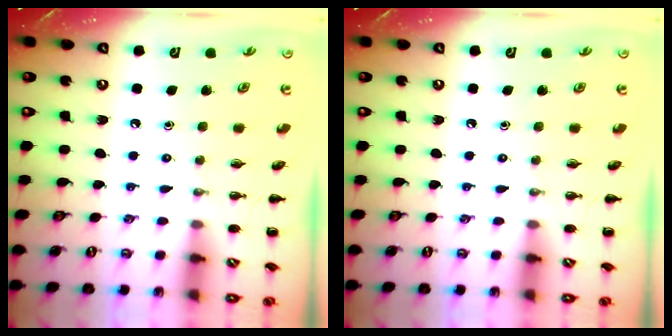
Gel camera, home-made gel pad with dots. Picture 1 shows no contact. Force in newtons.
{"total": 0.0}